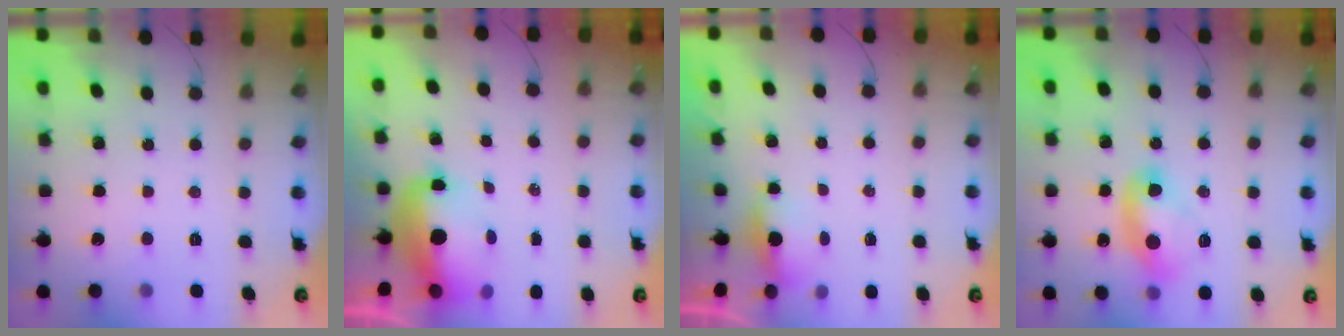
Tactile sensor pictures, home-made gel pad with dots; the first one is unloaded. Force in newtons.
{"total": 10.4, "press": 10.1, "slide": 2.4}
{"total": 3.3, "press": 3.1, "slide": 1.1}
{"total": 9.5, "press": 9.4, "slide": 1.3}